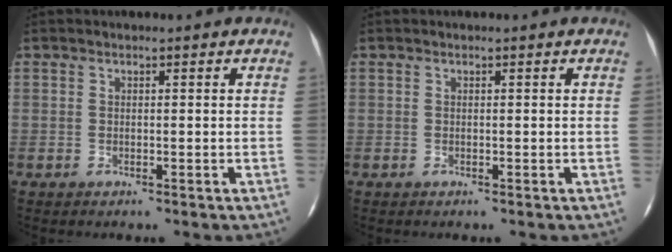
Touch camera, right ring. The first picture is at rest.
{"total": 0.0}